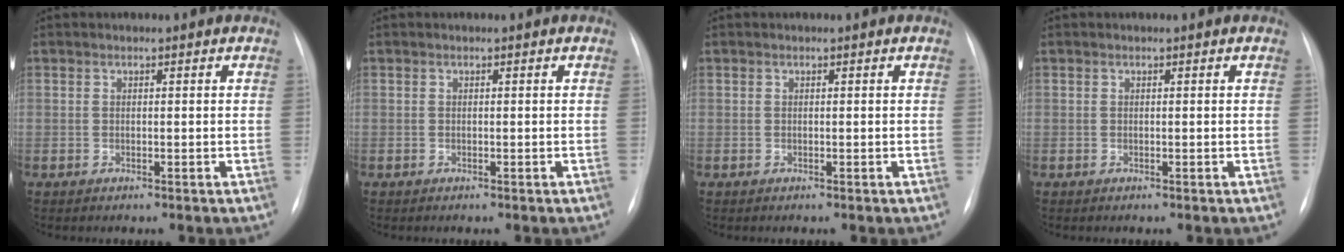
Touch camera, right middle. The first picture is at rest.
{"total": 0.0}
{"total": 0.0}
{"total": 0.0}